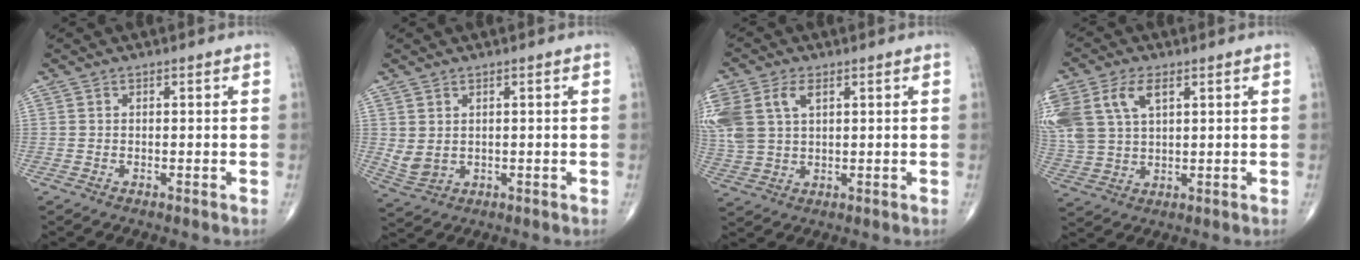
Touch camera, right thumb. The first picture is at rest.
{"total": 3.8, "force": [0.8, 2.6, 2.6], "torque": [-0.049, -0.008, 0.029]}
{"total": 13.8, "force": [4.8, 8.9, 9.5], "torque": [-0.252, 0.012, 0.099]}
{"total": 15.6, "force": [6.1, 9.5, 10.7], "torque": [-0.268, 0.010, 0.124]}